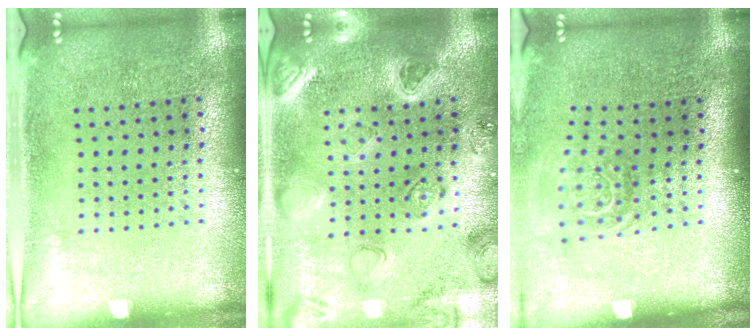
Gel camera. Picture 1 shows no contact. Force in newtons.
{"total": 2.2, "press": 2.2, "slide": 0.2}
{"total": 1.6, "press": 1.1, "slide": 1.1}